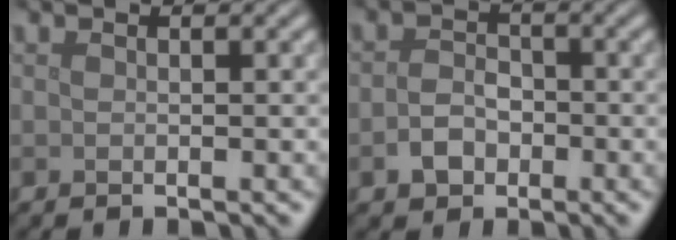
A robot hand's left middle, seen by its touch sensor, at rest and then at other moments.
{"total": 2.7, "force": [-1.2, 2.0, 1.3], "torque": [-0.021, 0.002, -0.027]}